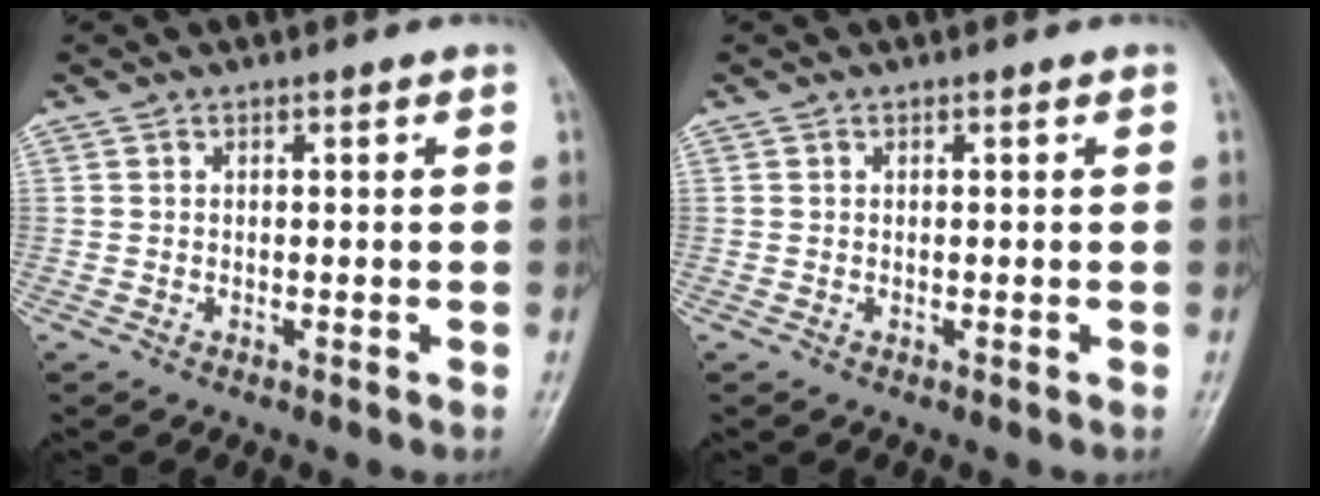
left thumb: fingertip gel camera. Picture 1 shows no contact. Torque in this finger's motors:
{"motor_torque": [0.01, -0.01, -0.04, -0.04, 0.00]}